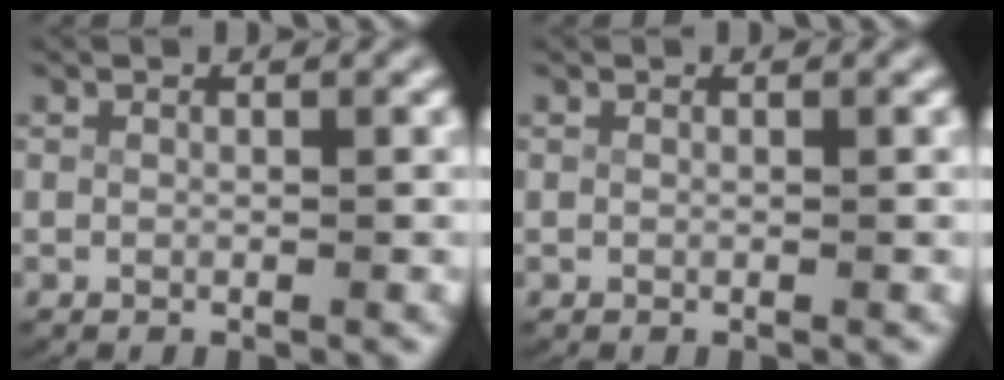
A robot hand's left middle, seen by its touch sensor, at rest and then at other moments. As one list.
[{"total": 0.0}]